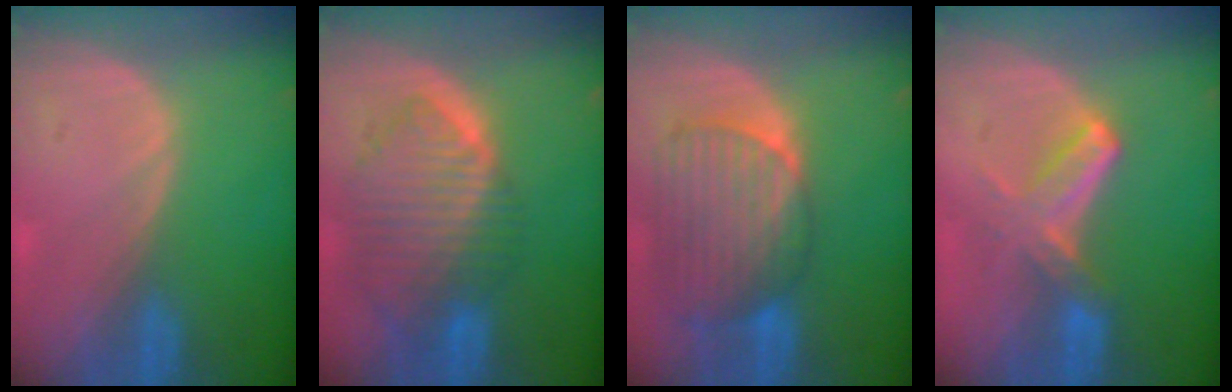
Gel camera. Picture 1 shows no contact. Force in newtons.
{"total": 10.0, "press": 8.6, "slide": 5.1}
{"total": 10.1, "press": 8.6, "slide": 5.3}
{"total": 5.7, "press": 5.5, "slide": 1.4}